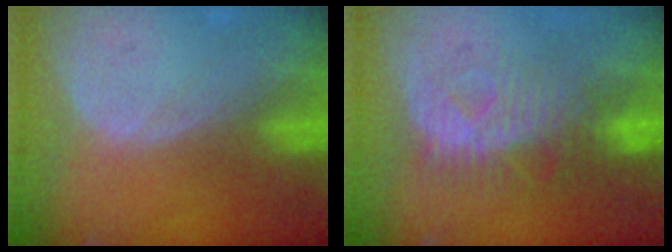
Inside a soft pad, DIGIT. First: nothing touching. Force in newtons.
{"total": 8.1, "press": 7.9, "slide": 2.0}